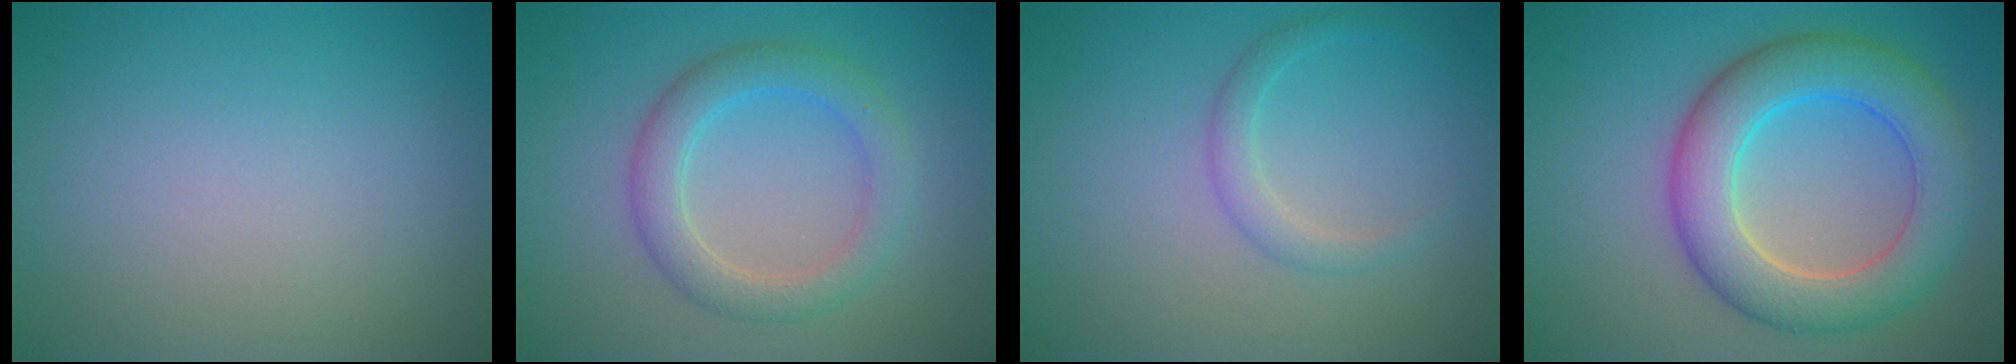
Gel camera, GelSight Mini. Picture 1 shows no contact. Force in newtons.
{"total": 3.7, "press": 3.7, "slide": 0.2}
{"total": 1.7, "press": 1.7, "slide": 0.1}
{"total": 7.6, "press": 7.6, "slide": 0.1}